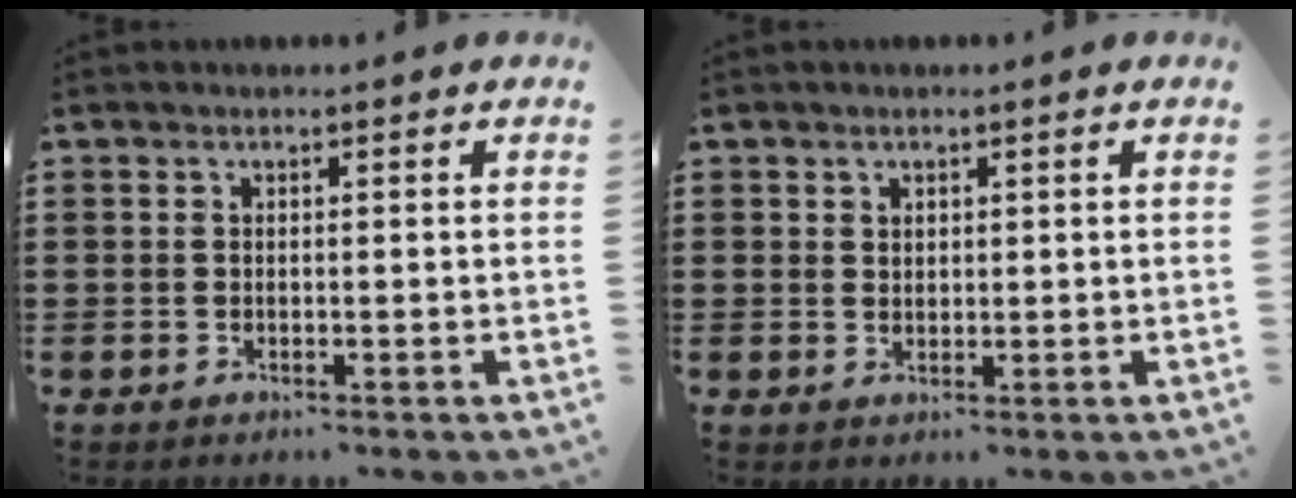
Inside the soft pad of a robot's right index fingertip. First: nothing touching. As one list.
[{"total": 1.3, "force": [1.0, 0.9, 0.3], "torque": [-0.006, 0.004, 0.018]}]